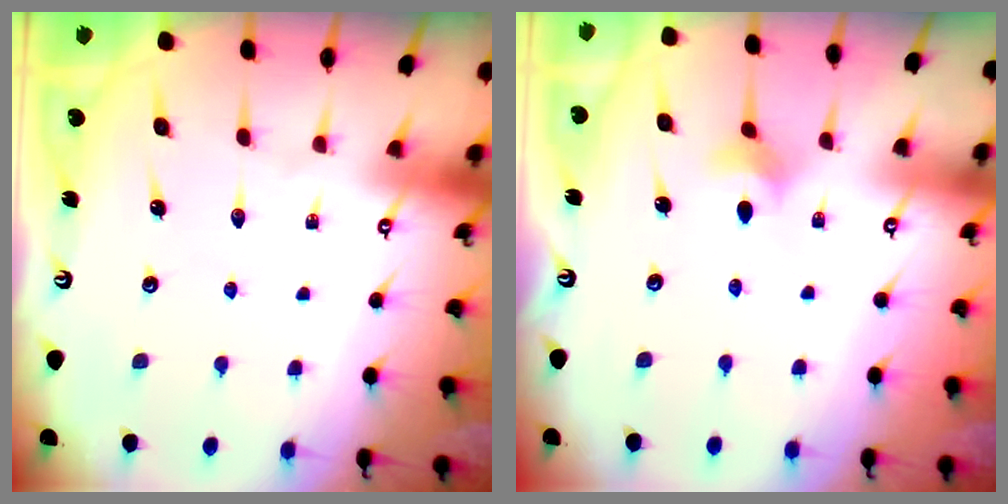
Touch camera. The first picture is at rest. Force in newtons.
{"total": 4.2, "press": 4.2, "slide": 0.7}